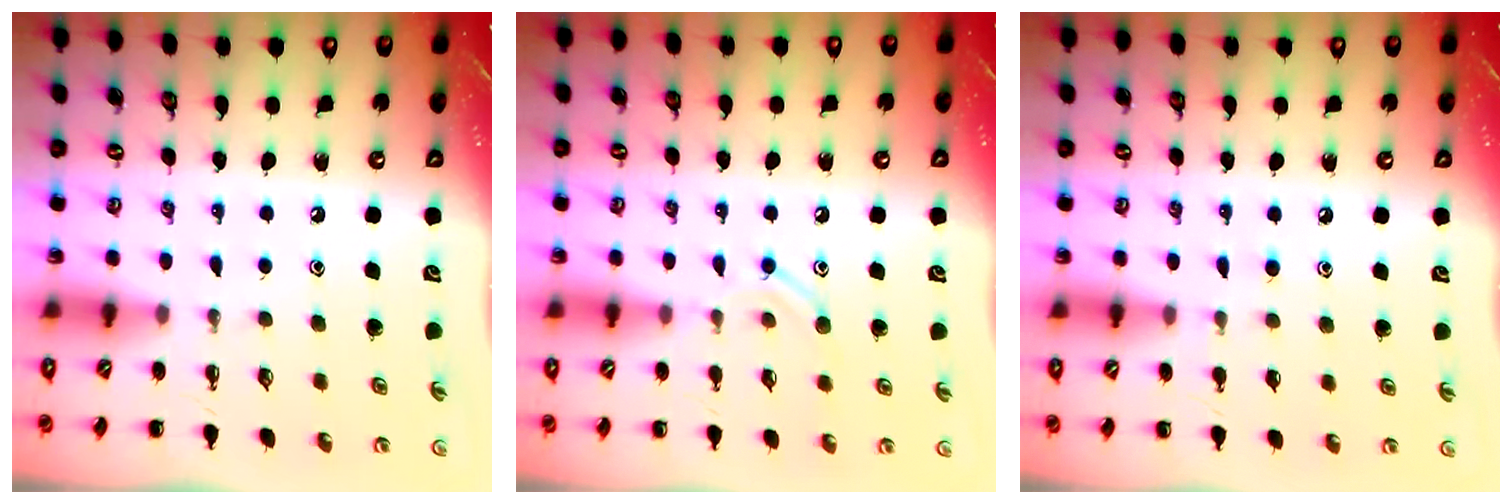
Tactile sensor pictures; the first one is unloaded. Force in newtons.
{"total": 8.5, "press": 8.4, "slide": 1.4}
{"total": 5.4, "press": 5.0, "slide": 2.0}